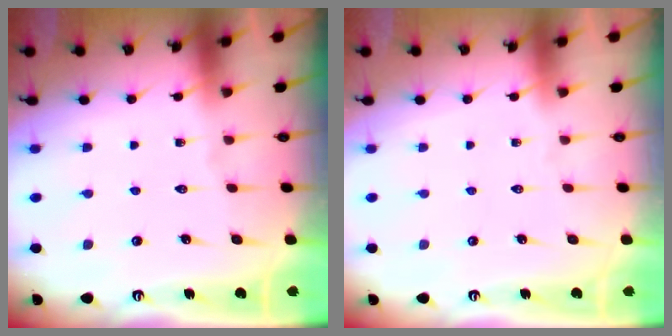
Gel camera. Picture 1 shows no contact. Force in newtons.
{"total": 0.0}